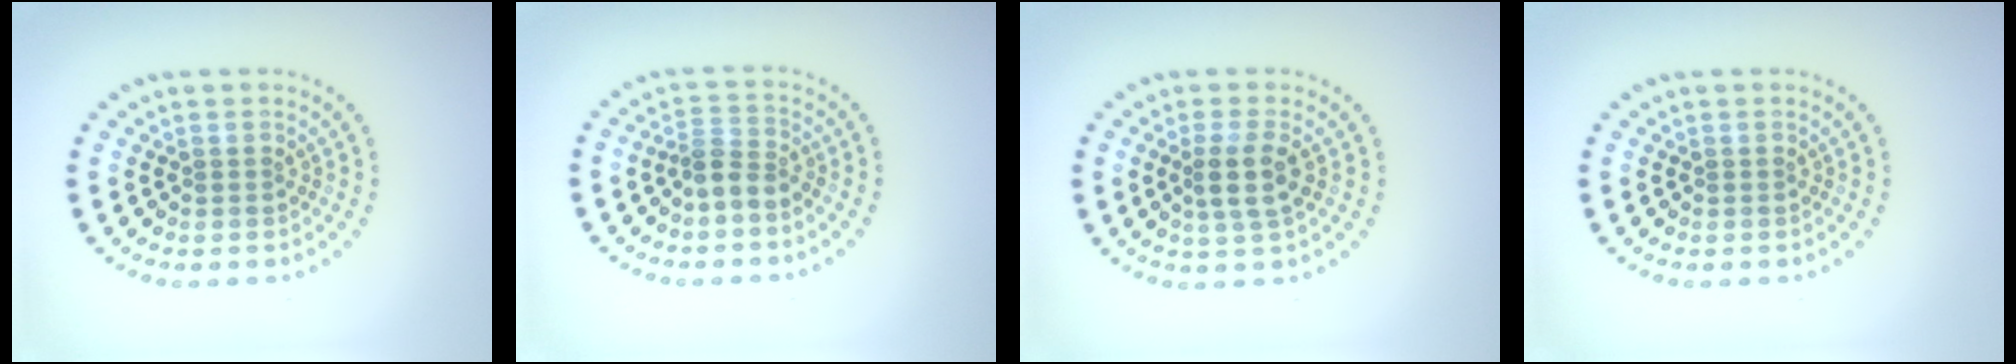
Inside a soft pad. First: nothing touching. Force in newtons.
{"total": 2.4, "press": 1.8, "slide": 1.6}
{"total": 2.6, "press": 2.3, "slide": 1.2}
{"total": 0.0}